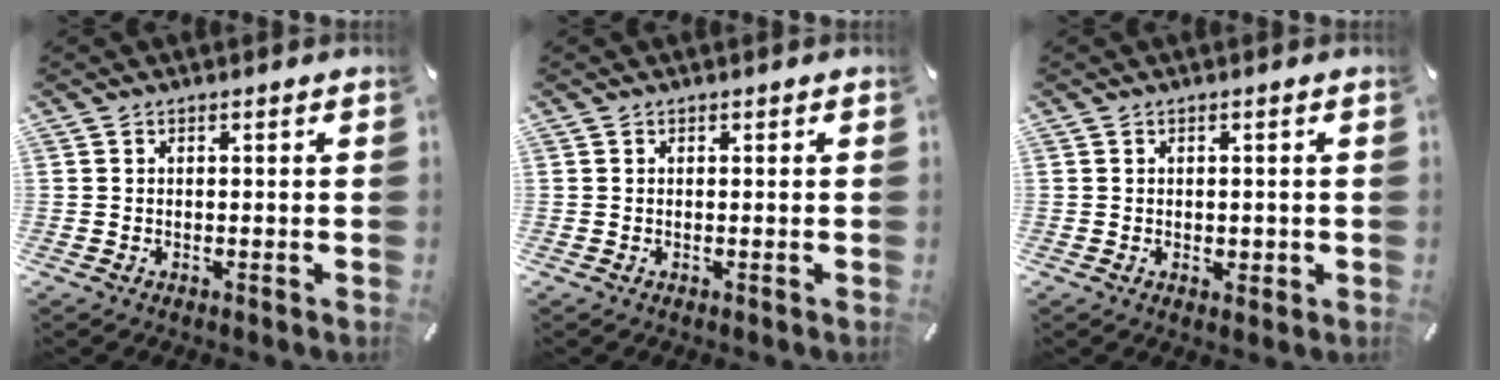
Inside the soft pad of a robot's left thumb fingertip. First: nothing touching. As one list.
[{"total": 0.0}, {"total": 1.6, "force": [-0.2, 1.1, 1.2], "torque": [-0.022, 0.002, -0.004]}]